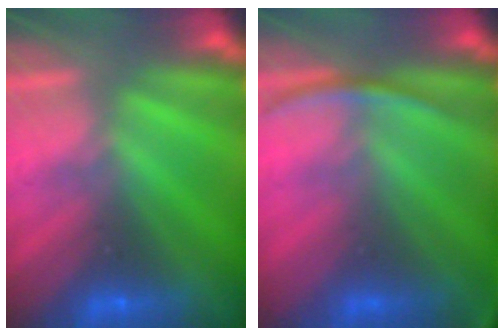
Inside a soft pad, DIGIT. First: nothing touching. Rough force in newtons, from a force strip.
{"total": 2.8}